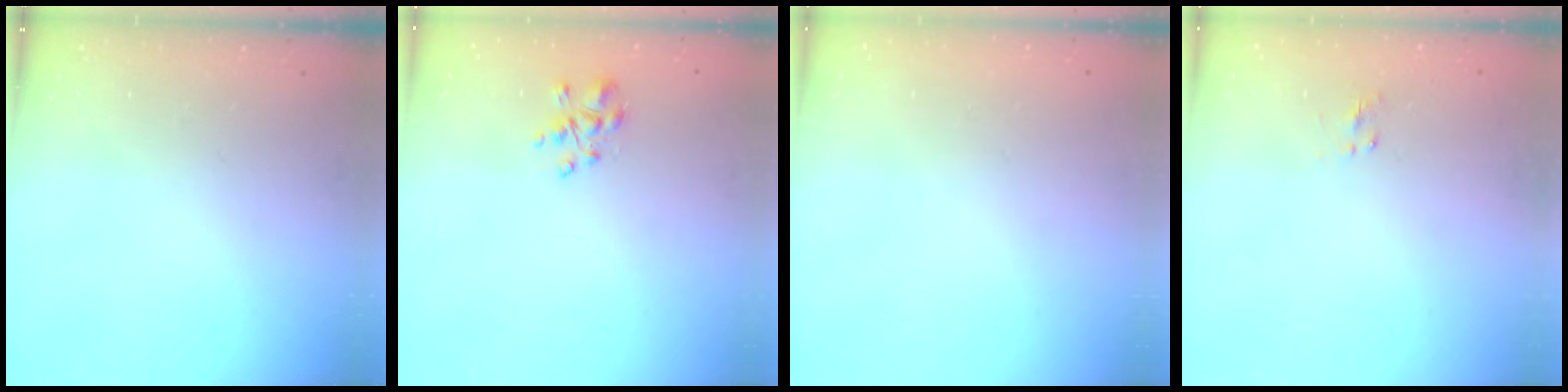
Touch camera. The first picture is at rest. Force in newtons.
{"total": 4.6, "press": 4.4, "slide": 1.3}
{"total": 1.7, "press": 1.7, "slide": 0.2}
{"total": 1.3, "press": 1.2, "slide": 0.6}